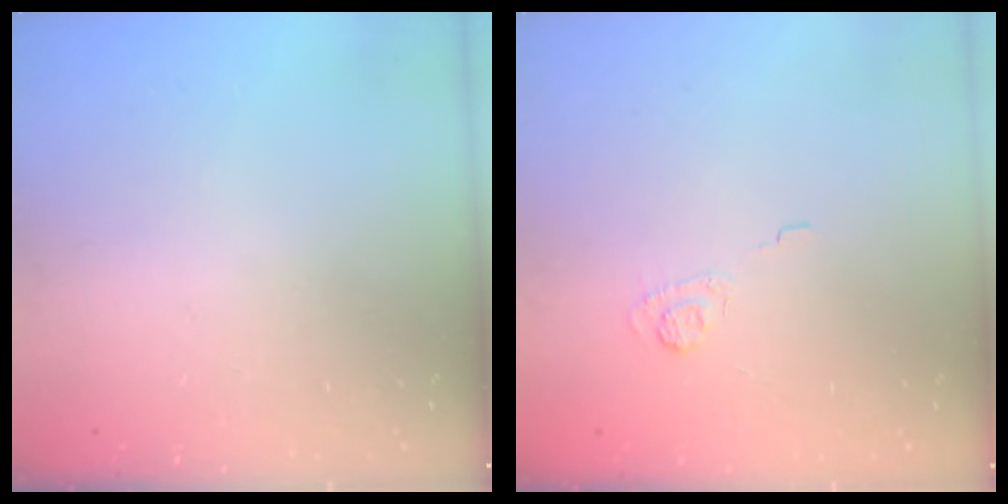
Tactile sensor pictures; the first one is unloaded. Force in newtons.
{"total": 3.6, "press": 3.3, "slide": 1.5}